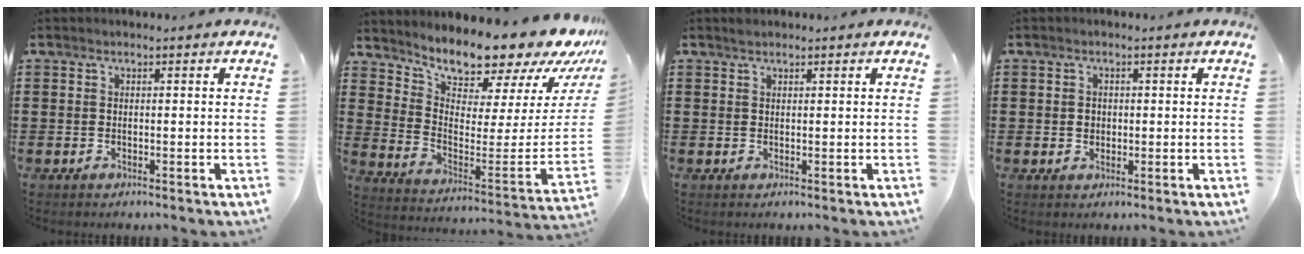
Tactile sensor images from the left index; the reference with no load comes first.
{"total": 10.6, "force": [10.2, 1.2, 2.8], "torque": [-0.067, -0.105, 0.165]}
{"total": 1.0, "force": [0.9, 0.3, 0.3], "torque": [-0.007, 0.003, 0.016]}
{"total": 1.4, "force": [0.2, 1.2, 0.6], "torque": [-0.015, 0.009, 0.003]}